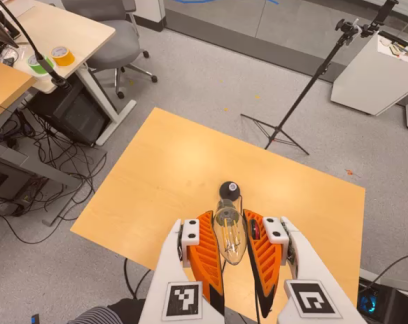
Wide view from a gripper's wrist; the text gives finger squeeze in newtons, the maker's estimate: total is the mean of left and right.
{"total": 20.9, "left": 23.9, "right": 18.0}